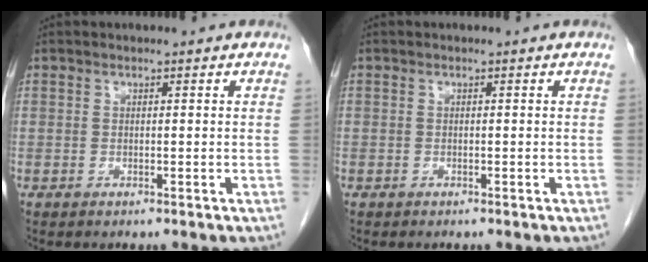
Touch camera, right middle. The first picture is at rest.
{"total": 0.0}